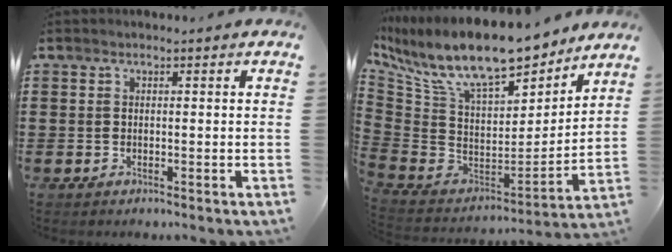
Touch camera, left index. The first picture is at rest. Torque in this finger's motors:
{"motor_torque": [1.65, -0.49, 1.05, 0.21]}